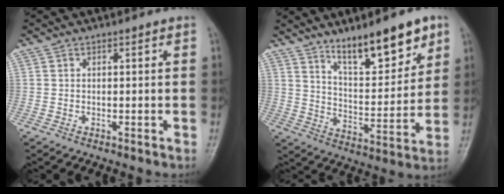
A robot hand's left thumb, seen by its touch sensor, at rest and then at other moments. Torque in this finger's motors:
{"motor_torque": [0.47, 0.25, 0.75, -0.81, 0.11]}